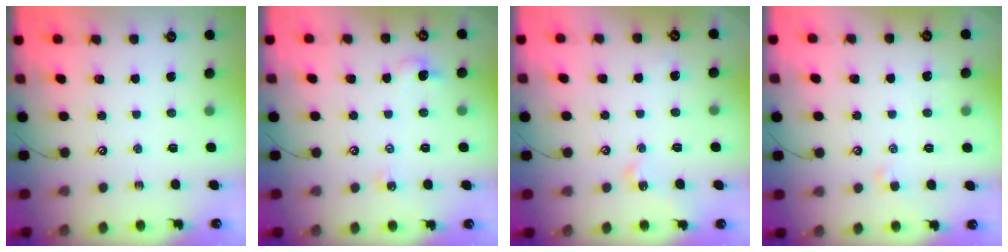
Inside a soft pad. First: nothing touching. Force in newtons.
{"total": 4.1, "press": 4.1, "slide": 0.5}
{"total": 1.9, "press": 1.9, "slide": 0.1}
{"total": 0.5, "press": 0.2, "slide": 0.5}